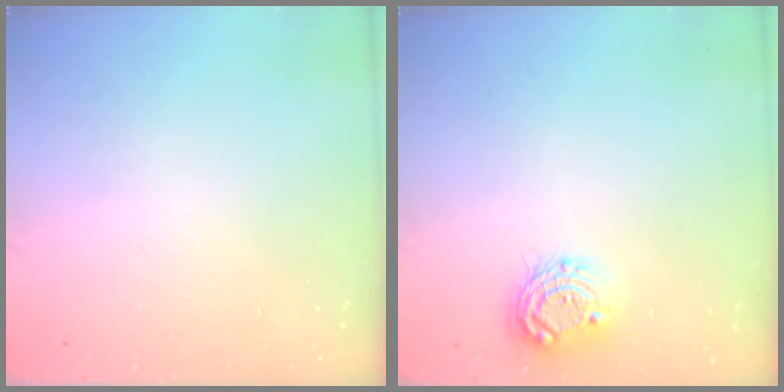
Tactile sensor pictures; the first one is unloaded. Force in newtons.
{"total": 9.2, "press": 9.2, "slide": 0.4}